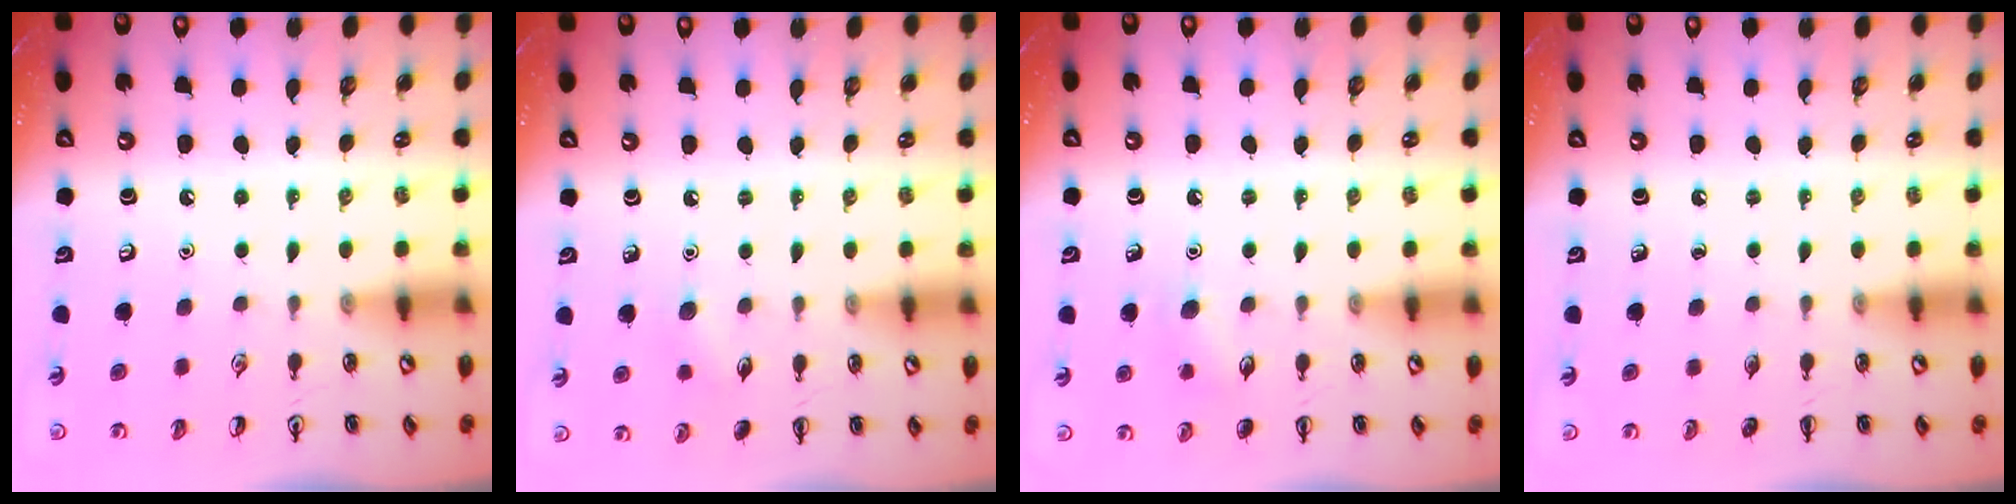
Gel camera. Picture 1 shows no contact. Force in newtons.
{"total": 5.7, "press": 5.5, "slide": 1.6}
{"total": 7.2, "press": 7.0, "slide": 1.5}
{"total": 0.0}